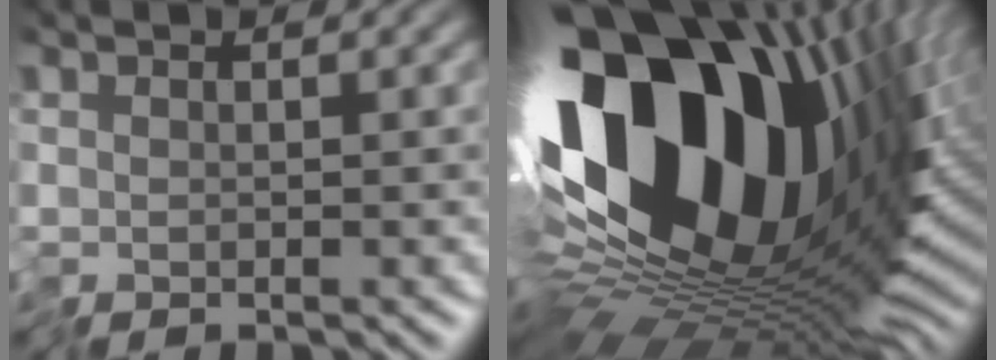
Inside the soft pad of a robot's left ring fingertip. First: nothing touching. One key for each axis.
{"total": 19.7, "fx": 4.6, "fy": 11.3, "fz": 15.5, "tx": -0.291, "ty": -0.018, "tz": 0.080}